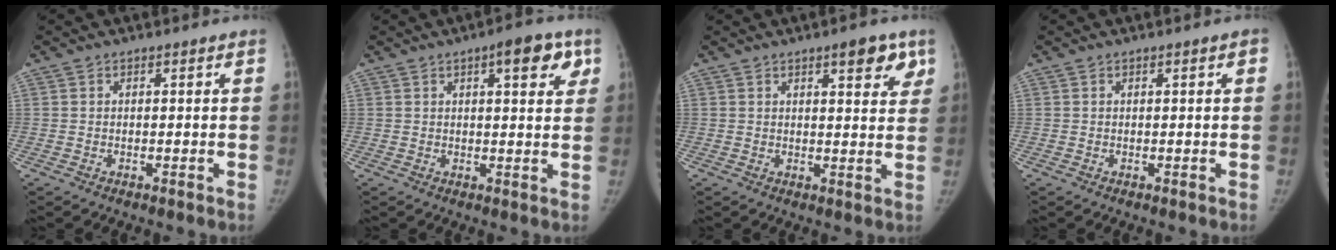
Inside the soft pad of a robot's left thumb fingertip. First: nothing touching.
{"total": 7.6, "force": [3.4, 2.6, 6.2], "torque": [-0.057, -0.007, 0.040]}
{"total": 6.3, "force": [3.6, 2.2, 4.7], "torque": [-0.038, -0.015, 0.044]}
{"total": 0.6, "force": [0.0, 0.2, 0.6], "torque": [-0.008, 0.003, -0.001]}